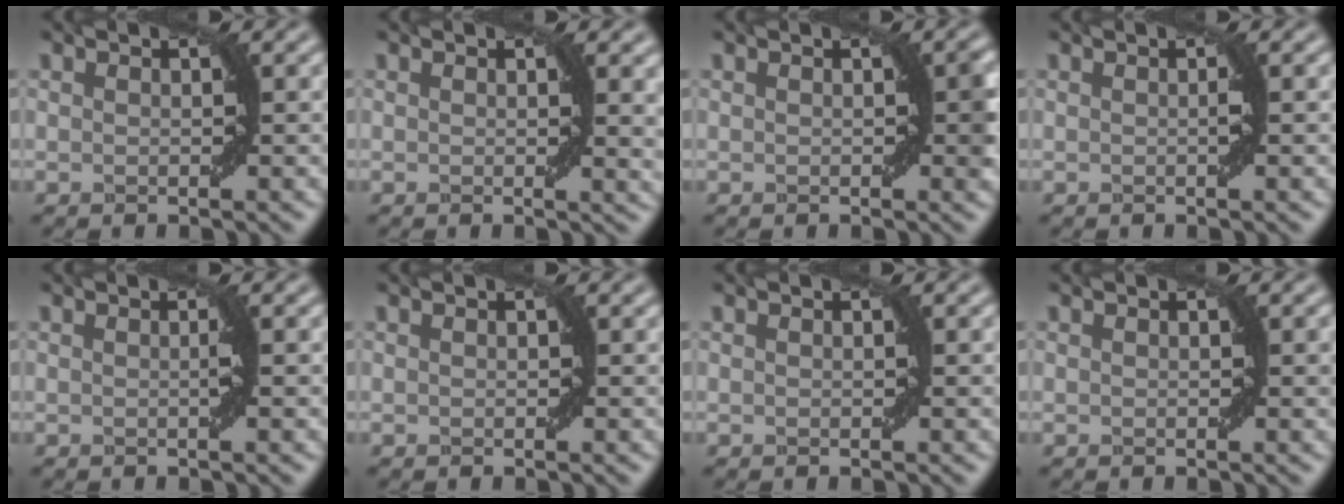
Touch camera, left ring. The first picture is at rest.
{"total": 1.9, "force": [0.7, 0.4, 1.7], "torque": [-0.016, -0.005, 0.011]}
{"total": 1.1, "force": [0.0, 0.2, 1.1], "torque": [-0.011, 0.000, 0.002]}
{"total": 0.6, "force": [-0.1, -0.1, 0.6], "torque": [-0.010, 0.004, 0.000]}
{"total": 0.8, "force": [-0.1, -0.2, 0.8], "torque": [-0.016, 0.004, -0.001]}
{"total": 0.0}
{"total": 0.0}
{"total": 0.0}